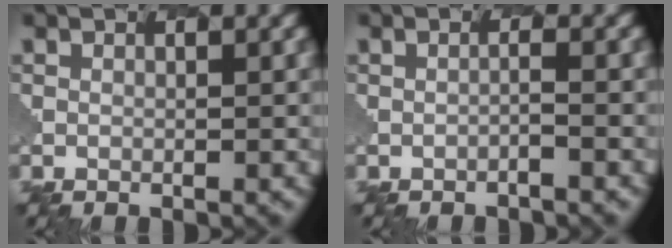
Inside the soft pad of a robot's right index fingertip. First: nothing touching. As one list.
[{"total": 1.4, "force": [-0.8, -0.6, -1.0], "torque": [-0.004, -0.003, -0.018]}]